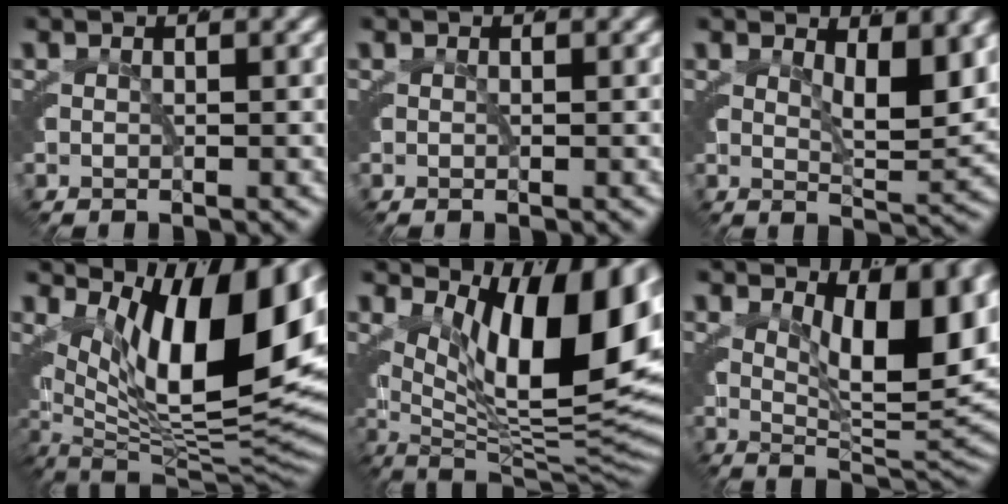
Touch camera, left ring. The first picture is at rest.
{"total": 0.0}
{"total": 3.9, "force": [2.3, 0.7, 3.1], "torque": [-0.043, -0.019, 0.043]}
{"total": 15.3, "force": [2.4, 7.3, 13.3], "torque": [-0.191, -0.012, 0.051]}
{"total": 14.4, "force": [3.0, 6.0, 12.7], "torque": [-0.155, -0.001, 0.055]}
{"total": 9.5, "force": [3.2, 3.3, 8.3], "torque": [-0.104, -0.010, 0.055]}